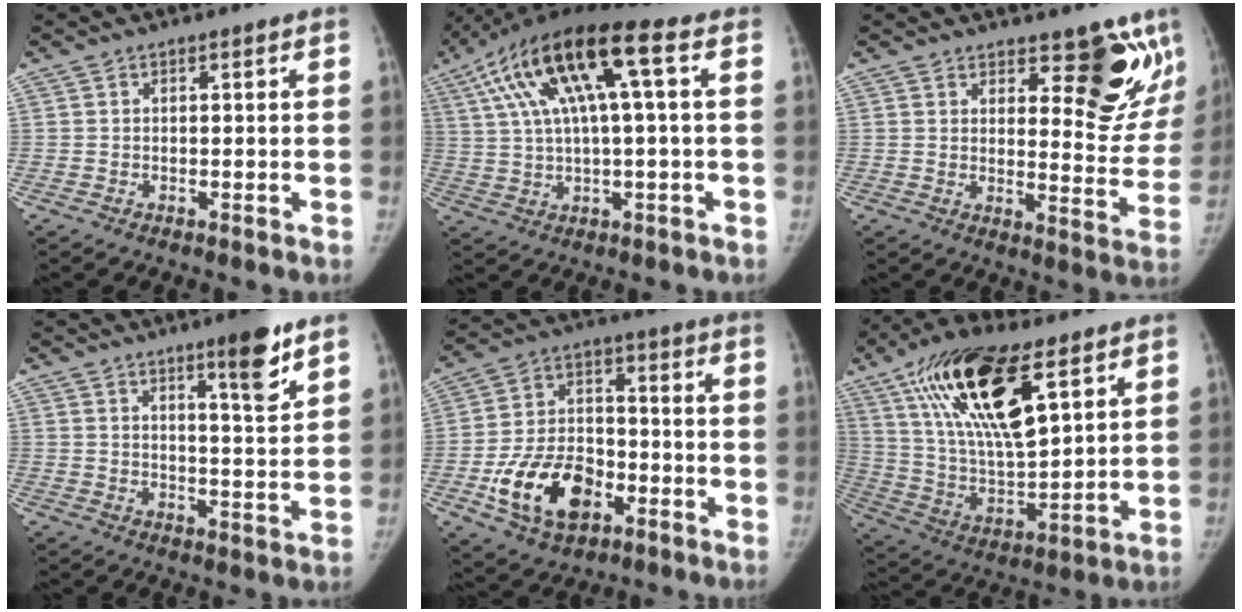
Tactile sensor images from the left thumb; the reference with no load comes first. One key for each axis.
{"total": 17.6, "fx": 5.2, "fy": 4.5, "fz": 16.2, "tx": -0.317, "ty": 0.033, "tz": 0.091}
{"total": 12.6, "fx": 8.0, "fy": 4.8, "fz": 8.4, "tx": -0.046, "ty": -0.061, "tz": 0.114}
{"total": 8.4, "fx": 5.5, "fy": 1.1, "fz": 6.3, "tx": -0.084, "ty": -0.038, "tz": 0.080}
{"total": 16.5, "fx": -6.3, "fy": 10.9, "fz": 10.7, "tx": -0.159, "ty": 0.030, "tz": -0.104}
{"total": 23.6, "fx": 11.5, "fy": 9.1, "fz": 18.4, "tx": -0.329, "ty": -0.031, "tz": 0.212}